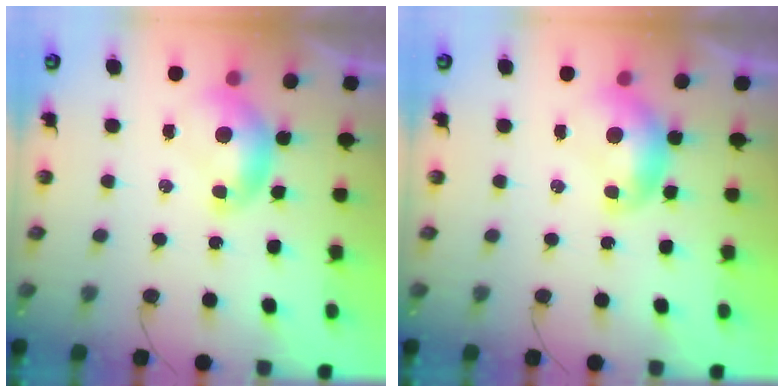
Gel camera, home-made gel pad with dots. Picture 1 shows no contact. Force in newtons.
{"total": 1.1, "press": 1.0, "slide": 0.3}